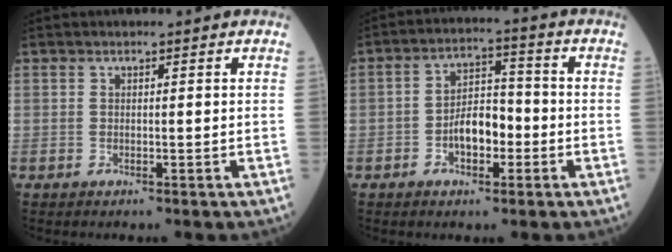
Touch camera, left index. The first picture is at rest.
{"total": 6.4, "force": [-2.3, 3.4, 5.0], "torque": [-0.094, 0.018, -0.041]}